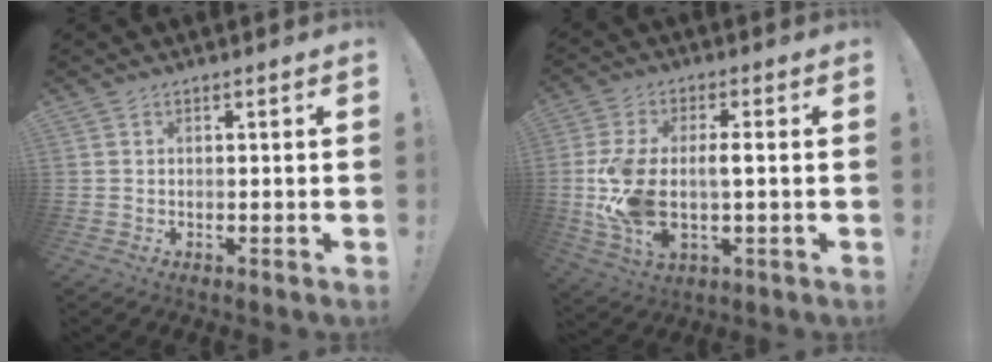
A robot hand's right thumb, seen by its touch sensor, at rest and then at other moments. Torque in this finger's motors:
{"motor_torque": [1.34, 2.76, 1.08, -0.48, 0.39]}